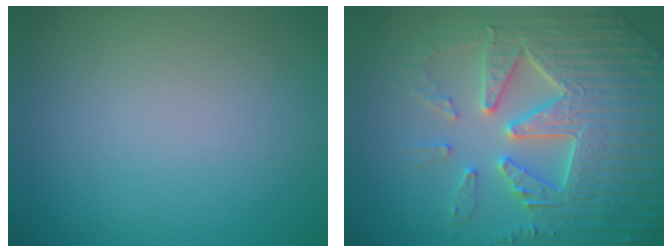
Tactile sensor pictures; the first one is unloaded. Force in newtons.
{"total": 7.8, "press": 7.6, "slide": 1.5}